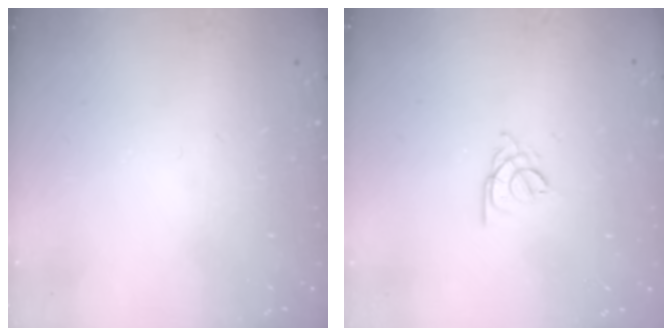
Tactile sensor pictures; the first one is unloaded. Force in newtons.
{"total": 2.2, "press": 2.2, "slide": 0.5}